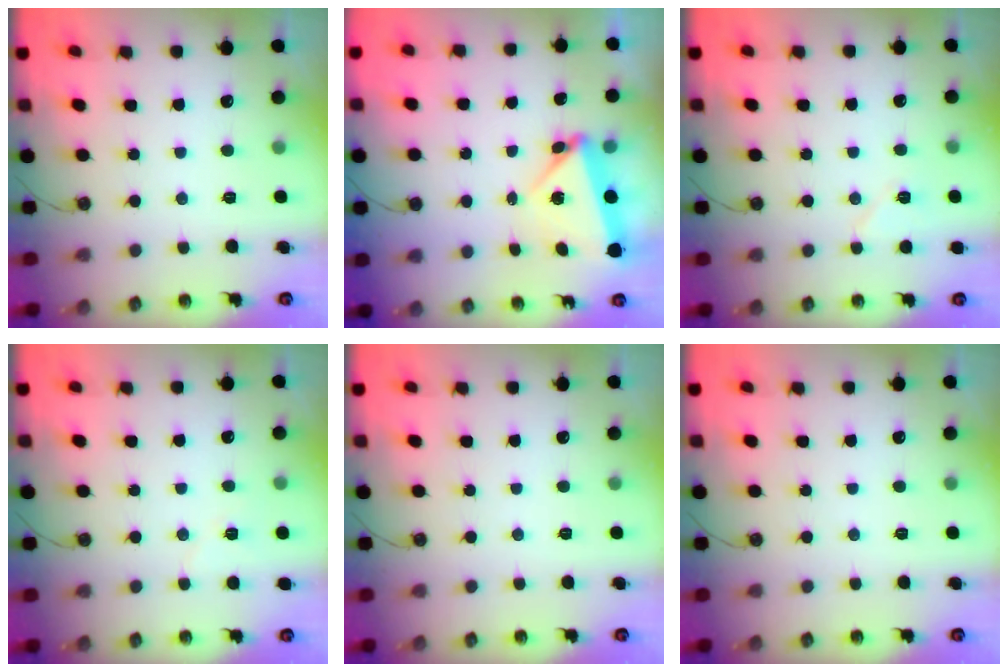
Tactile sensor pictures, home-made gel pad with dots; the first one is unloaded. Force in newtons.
{"total": 6.7, "press": 6.6, "slide": 0.9}
{"total": 5.9, "press": 5.6, "slide": 2.0}
{"total": 6.3, "press": 5.7, "slide": 2.8}
{"total": 0.0}
{"total": 0.0}